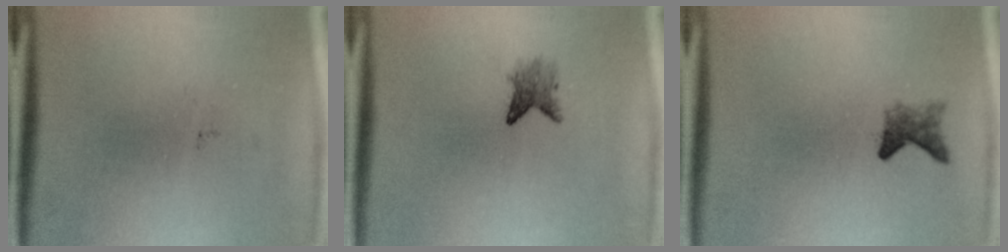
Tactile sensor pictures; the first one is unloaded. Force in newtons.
{"total": 2.2}
{"total": 2.1}